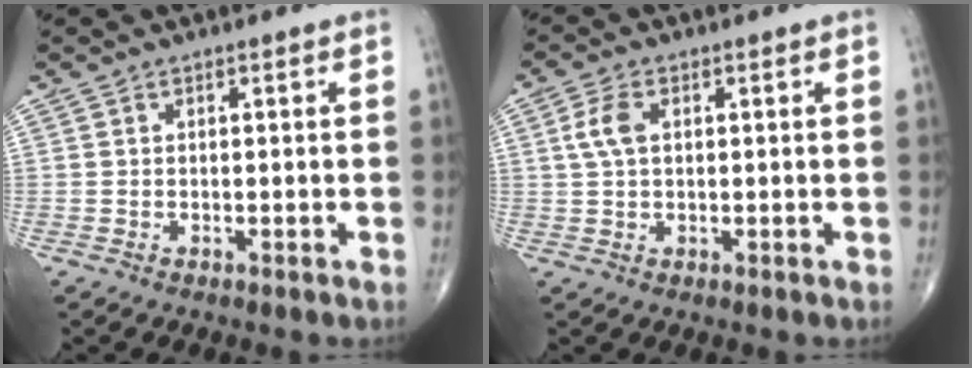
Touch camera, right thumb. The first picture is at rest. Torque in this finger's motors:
{"motor_torque": [-0.21, 0.25, 0.70, 0.28, 0.07]}